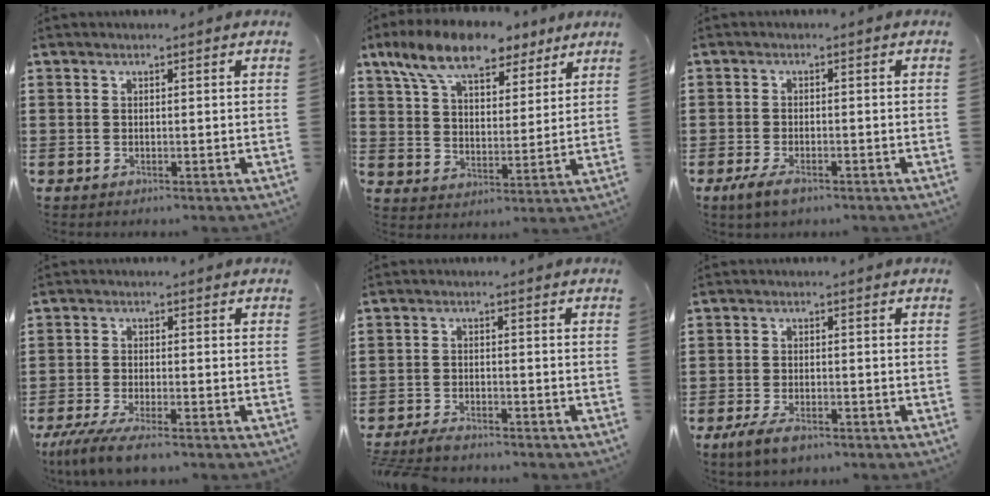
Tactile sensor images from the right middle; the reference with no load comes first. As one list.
[{"total": 10.9, "force": [8.7, 4.0, 5.2], "torque": [-0.122, -0.020, 0.163]}, {"total": 2.8, "force": [-1.6, 1.1, 1.9], "torque": [-0.049, -0.003, -0.033]}, {"total": 4.8, "force": [-4.0, 0.3, 2.6], "torque": [-0.065, -0.019, -0.078]}, {"total": 2.9, "force": [-2.8, 0.3, 0.6], "torque": [-0.020, 0.001, -0.061]}, {"total": 3.4, "force": [-2.3, 1.4, 2.1], "torque": [-0.049, -0.001, -0.046]}]